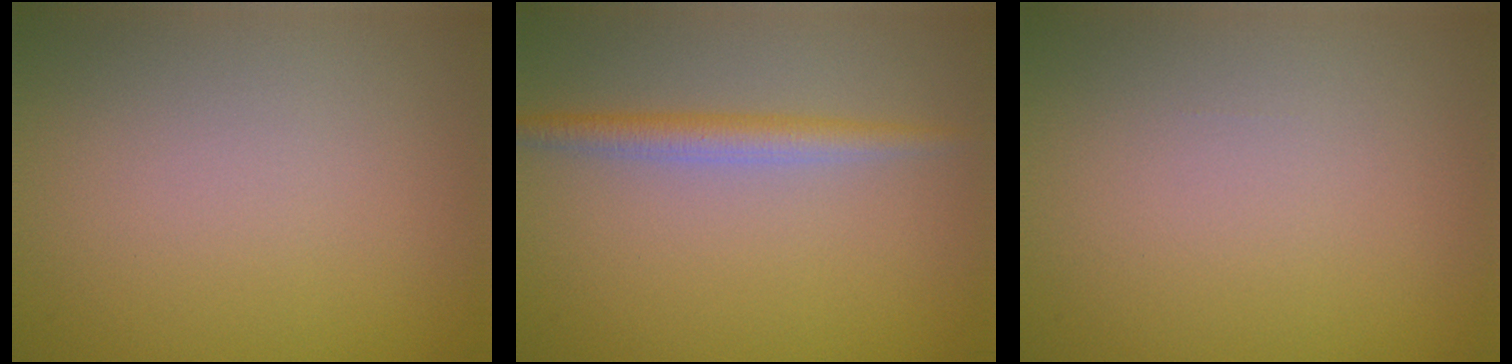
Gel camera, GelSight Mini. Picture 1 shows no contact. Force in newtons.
{"total": 2.4, "press": 2.4, "slide": 0.1}
{"total": 0.0}